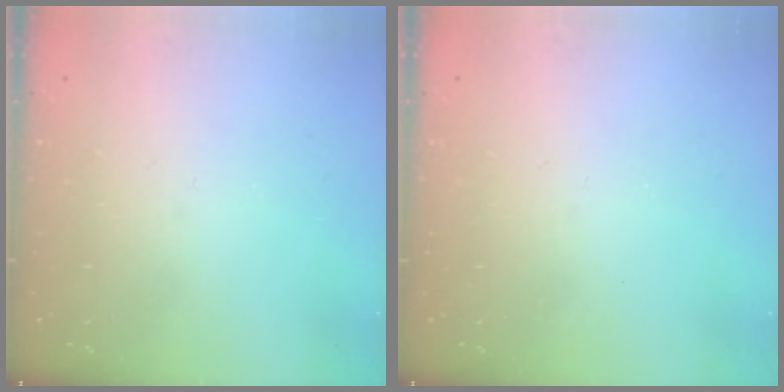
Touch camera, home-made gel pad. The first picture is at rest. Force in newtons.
{"total": 1.8, "press": 1.8, "slide": 0.4}